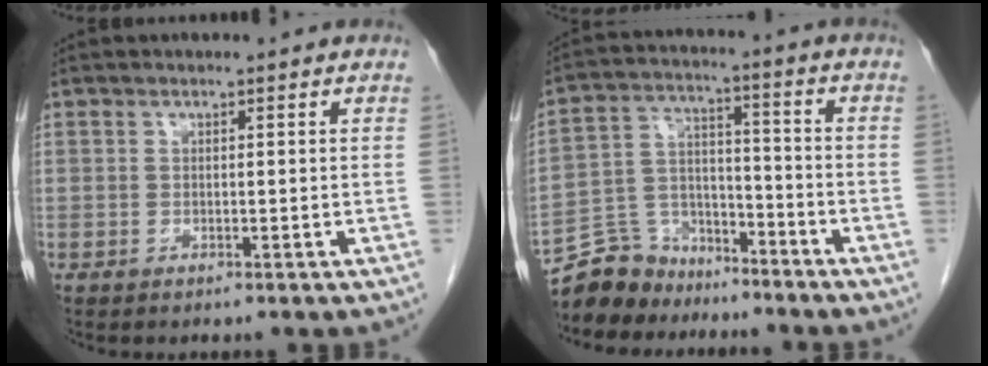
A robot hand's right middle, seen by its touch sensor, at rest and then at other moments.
{"total": 9.5, "force": [-8.4, 4.5, 0.5], "torque": [-0.017, 0.033, -0.154]}